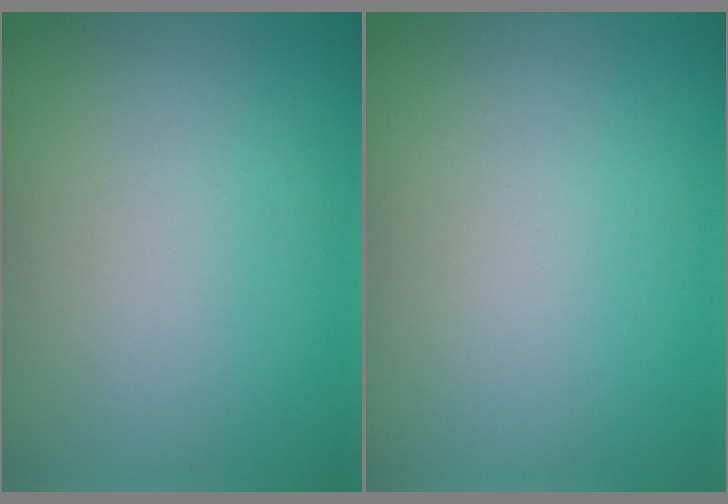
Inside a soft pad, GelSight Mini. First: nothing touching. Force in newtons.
{"total": 0.0}